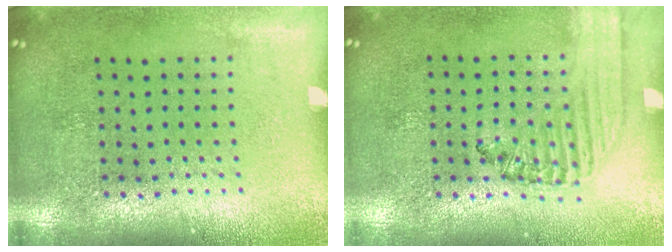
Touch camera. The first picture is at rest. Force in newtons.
{"total": 1.4, "press": 1.2, "slide": 0.6}